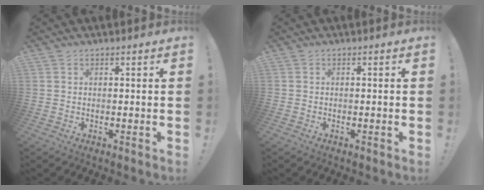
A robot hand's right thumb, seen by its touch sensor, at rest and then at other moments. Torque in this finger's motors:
{"motor_torque": [1.15, 1.10, 0.30, -0.07, 0.75]}